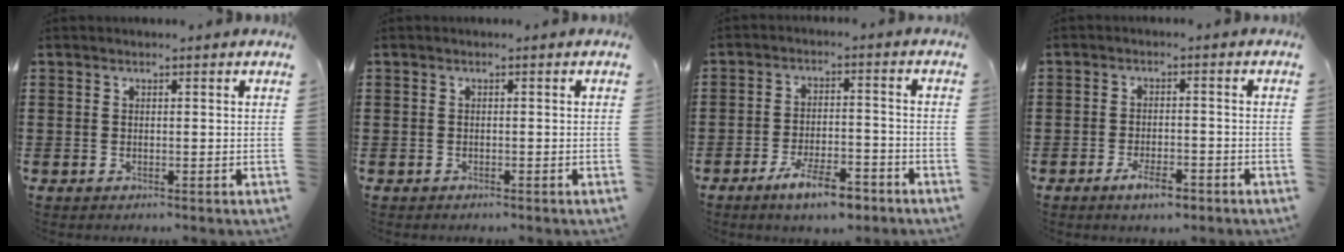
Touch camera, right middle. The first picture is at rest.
{"total": 0.5, "force": [-0.5, 0.1, 0.0], "torque": [-0.001, 0.000, -0.011]}
{"total": 7.4, "force": [-5.5, 1.7, 4.6], "torque": [-0.089, 0.001, -0.101]}
{"total": 4.1, "force": [-2.9, 1.2, 2.7], "torque": [-0.050, 0.003, -0.053]}